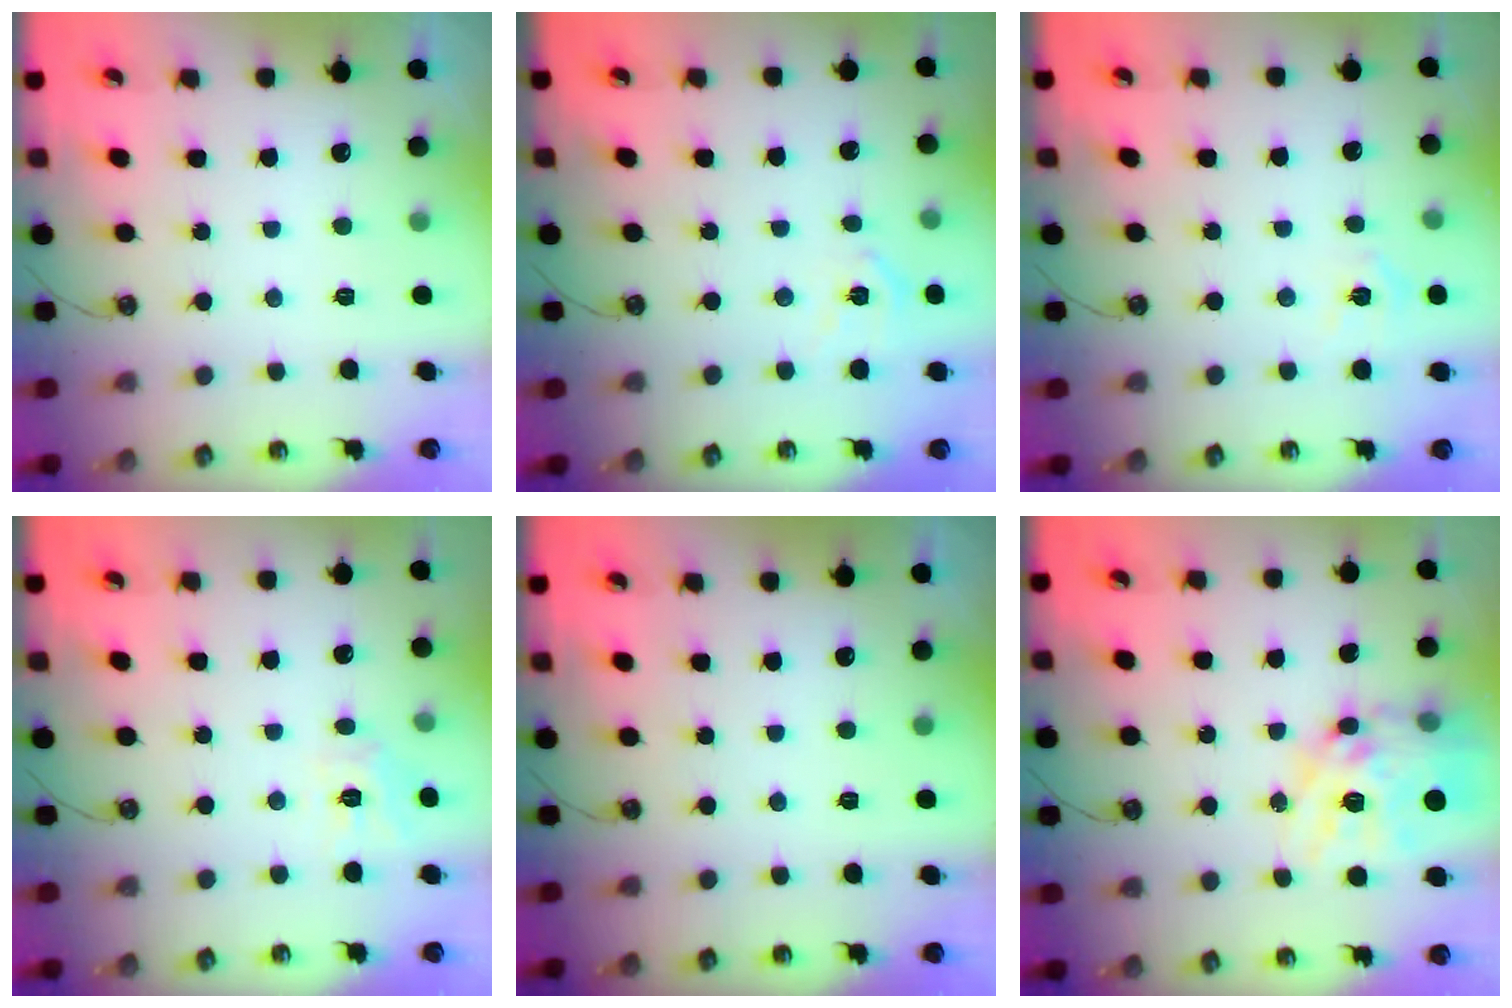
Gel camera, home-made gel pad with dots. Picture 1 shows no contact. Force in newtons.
{"total": 6.5, "press": 6.4, "slide": 0.7}
{"total": 7.3, "press": 7.3, "slide": 0.7}
{"total": 6.3, "press": 6.3, "slide": 0.5}
{"total": 0.0}
{"total": 18.0, "press": 17.9, "slide": 1.6}